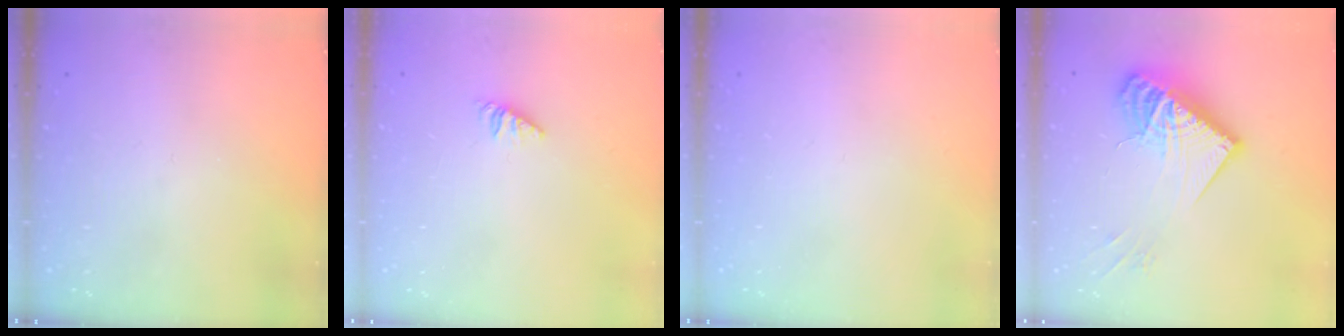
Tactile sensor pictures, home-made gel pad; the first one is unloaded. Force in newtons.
{"total": 1.2, "press": 1.2, "slide": 0.3}
{"total": 0.0}
{"total": 16.5, "press": 16.4, "slide": 1.6}